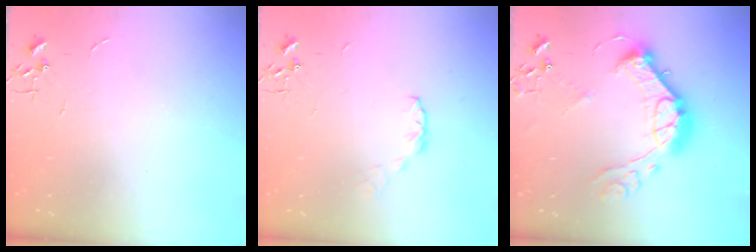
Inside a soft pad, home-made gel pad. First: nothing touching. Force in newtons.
{"total": 4.2, "press": 4.1, "slide": 0.7}
{"total": 20.0, "press": 19.9, "slide": 1.5}